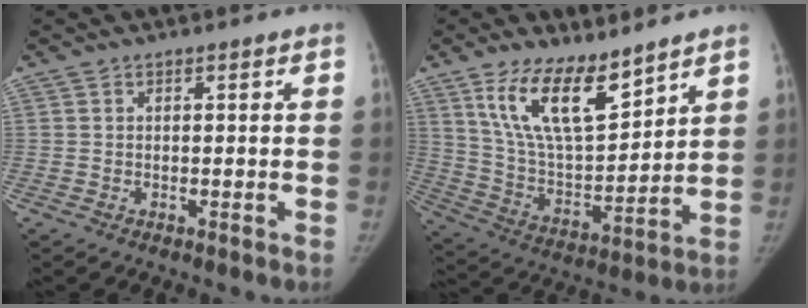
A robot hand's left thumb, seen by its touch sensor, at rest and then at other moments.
{"total": 15.5, "force": [10.1, 5.9, 10.1], "torque": [-0.155, -0.060, 0.206]}